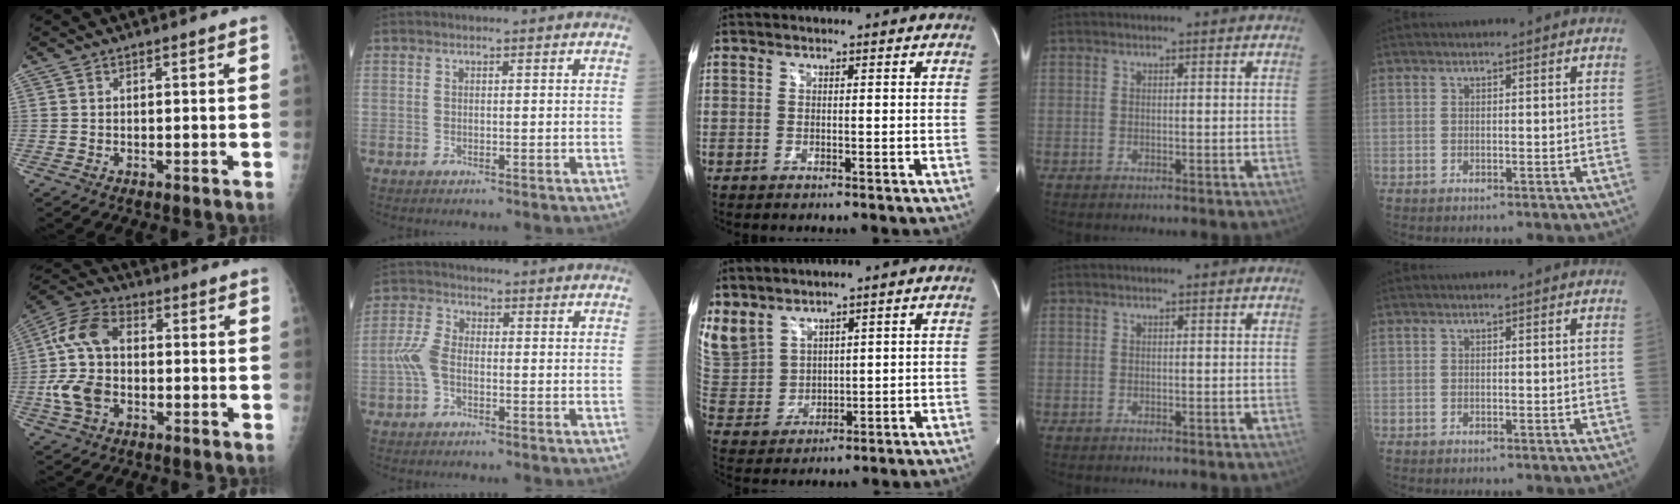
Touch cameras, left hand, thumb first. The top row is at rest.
{"thumb": {"total": 12.6, "force": [-1.7, 8.3, 9.3], "torque": [-0.191, 0.026, -0.042]}, "index": {"total": 4.8, "force": [-1.2, 2.7, 3.7], "torque": [-0.097, 0.010, -0.030]}, "middle": {"total": 10.5, "force": [8.1, 5.8, 3.3], "torque": [-0.101, 0.007, 0.188]}}